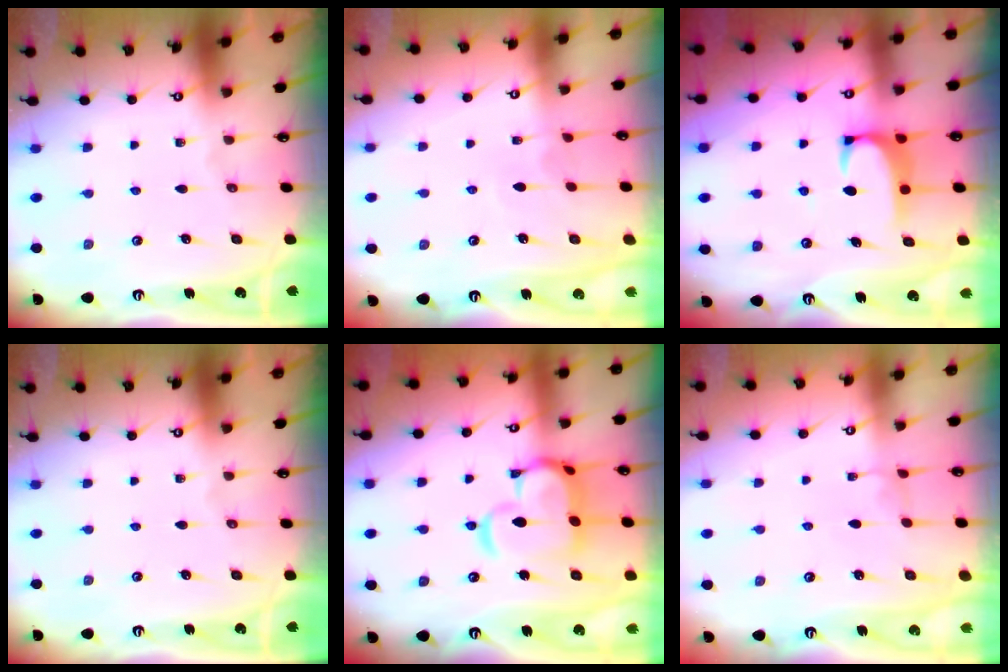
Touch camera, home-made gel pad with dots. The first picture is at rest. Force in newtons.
{"total": 4.4, "press": 4.4, "slide": 0.2}
{"total": 2.0, "press": 2.0, "slide": 0.3}
{"total": 0.0}
{"total": 9.4, "press": 9.4, "slide": 1.2}
{"total": 2.6, "press": 2.6, "slide": 0.2}